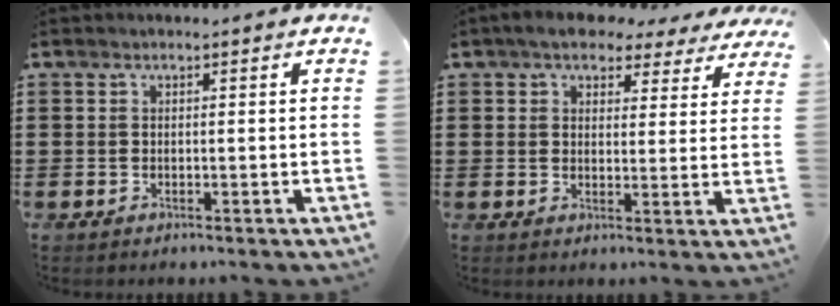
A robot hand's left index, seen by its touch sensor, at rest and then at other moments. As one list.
[{"total": 5.2, "force": [4.6, 2.1, 1.6], "torque": [-0.045, -0.011, 0.081]}]